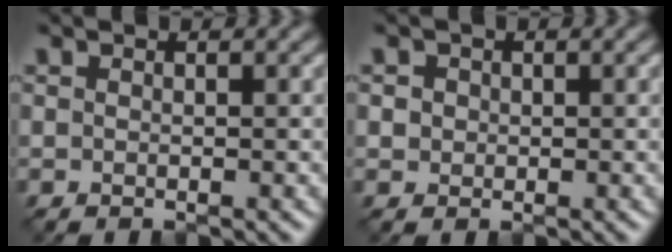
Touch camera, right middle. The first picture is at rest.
{"total": 1.2, "force": [0.3, 1.1, 0.4], "torque": [-0.002, 0.001, 0.004]}